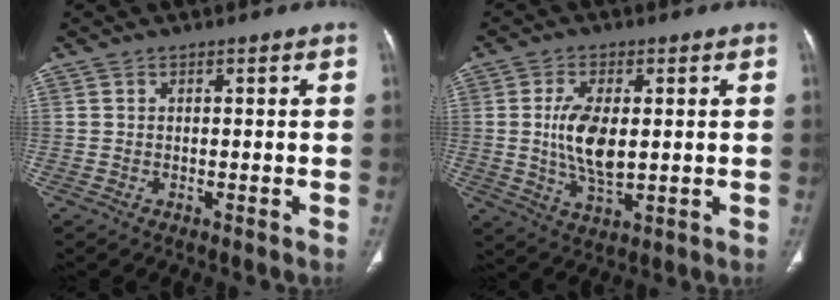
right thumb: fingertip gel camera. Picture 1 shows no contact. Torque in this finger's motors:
{"motor_torque": [1.26, 1.39, 1.04, -0.31, 0.40]}